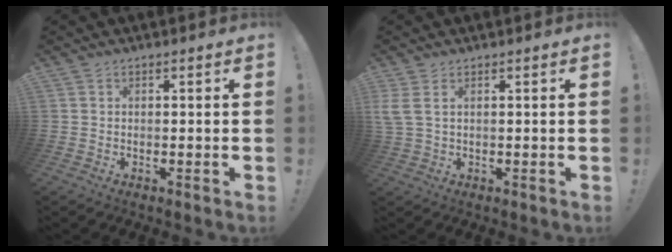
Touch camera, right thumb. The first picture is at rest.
{"total": 3.4, "force": [1.3, 1.0, 3.0], "torque": [-0.056, -0.004, 0.028]}